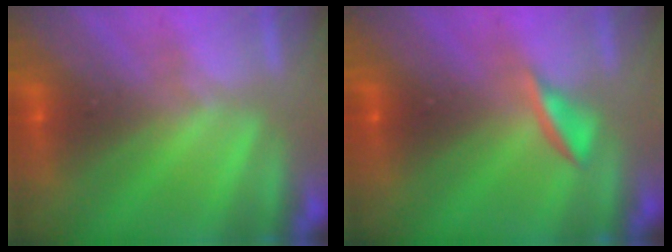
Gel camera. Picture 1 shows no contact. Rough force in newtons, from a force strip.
{"total": 2.1}